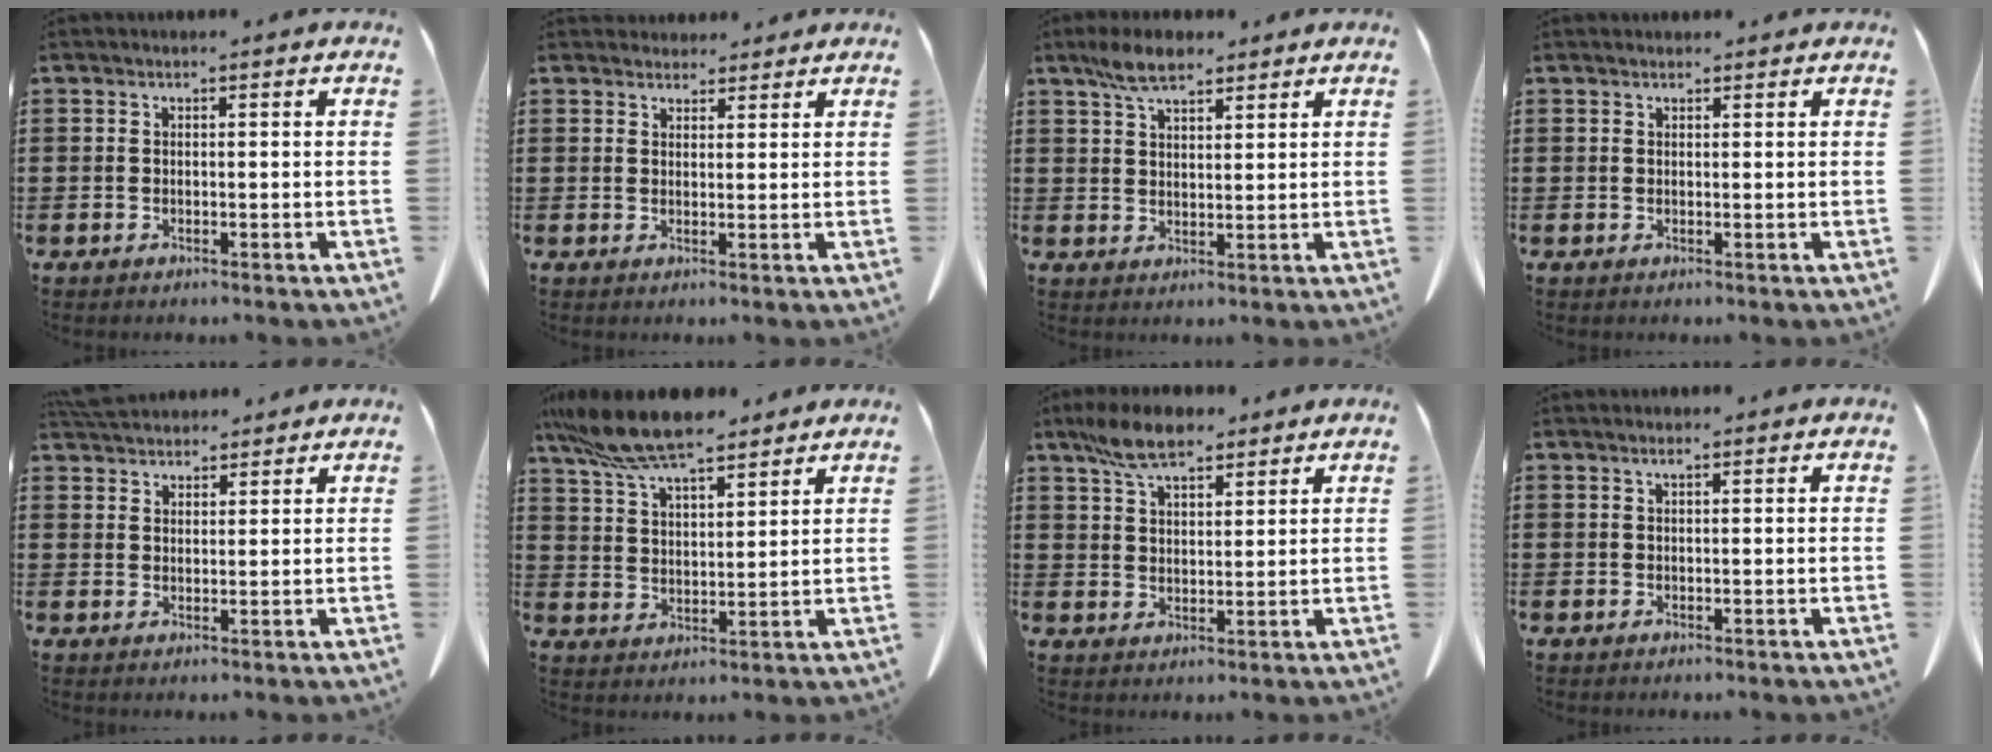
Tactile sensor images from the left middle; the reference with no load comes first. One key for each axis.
{"total": 2.7, "fx": 2.6, "fy": 0.9, "fz": 0.1, "tx": -0.001, "ty": -0.007, "tz": 0.049}
{"total": 5.6, "fx": 4.2, "fy": 2.2, "fz": 3.1, "tx": -0.073, "ty": 0.003, "tz": 0.078}
{"total": 0.8, "fx": 0.7, "fy": 0.2, "fz": 0.1, "tx": -0.004, "ty": -0.002, "tz": 0.016}
{"total": 4.2, "fx": 4.1, "fy": 0.7, "fz": 0.5, "tx": -0.021, "ty": -0.009, "tz": 0.080}
{"total": 9.7, "fx": 8.3, "fy": 1.7, "fz": 4.7, "tx": -0.118, "ty": -0.027, "tz": 0.154}
{"total": 7.5, "fx": 5.7, "fy": 2.7, "fz": 4.0, "tx": -0.094, "ty": -0.004, "tz": 0.109}
{"total": 0.8, "fx": 0.5, "fy": 0.1, "fz": 0.7, "tx": -0.014, "ty": -0.001, "tz": 0.011}